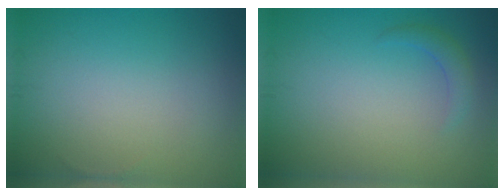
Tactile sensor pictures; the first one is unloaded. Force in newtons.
{"total": 1.4, "press": 1.4, "slide": 0.0}